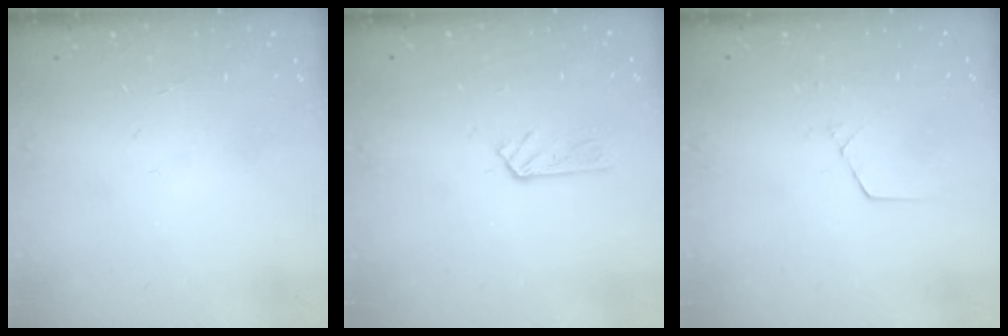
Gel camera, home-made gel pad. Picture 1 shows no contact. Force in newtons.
{"total": 4.0, "press": 4.0, "slide": 0.4}
{"total": 1.6, "press": 1.6, "slide": 0.0}